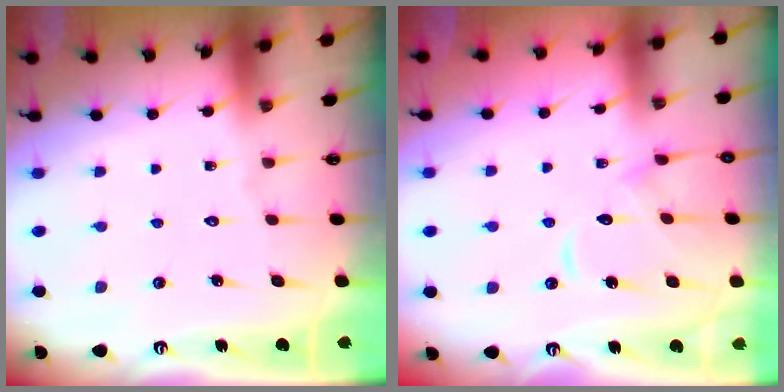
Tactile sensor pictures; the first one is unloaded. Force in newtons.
{"total": 10.3, "press": 10.3, "slide": 0.7}